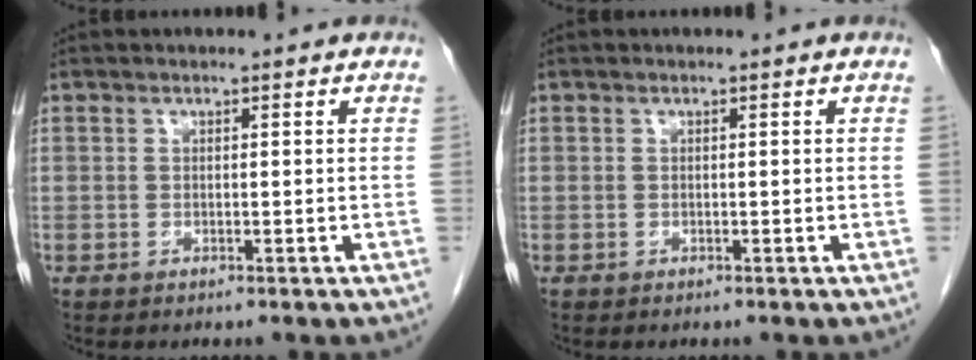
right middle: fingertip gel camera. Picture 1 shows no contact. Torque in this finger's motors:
{"motor_torque": [-0.37, 0.16, -0.03, -0.01]}